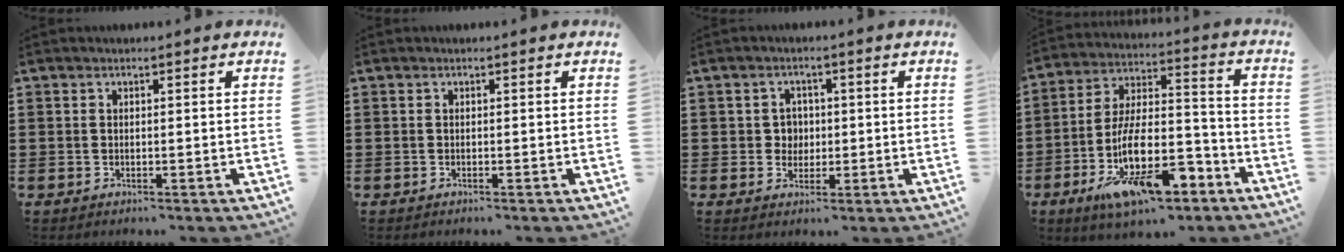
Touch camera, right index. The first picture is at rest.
{"total": 0.0}
{"total": 2.9, "force": [0.1, 2.7, 1.1], "torque": [-0.031, 0.010, -0.003]}
{"total": 16.0, "force": [-8.6, 5.7, 12.2], "torque": [-0.238, 0.017, -0.150]}